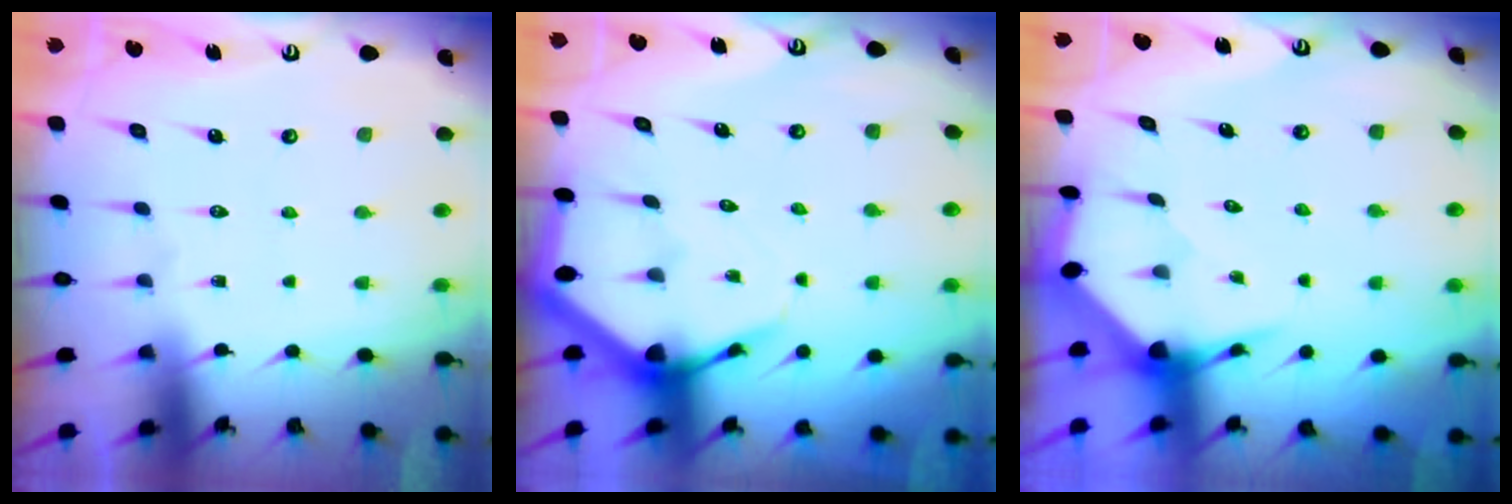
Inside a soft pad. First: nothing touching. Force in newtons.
{"total": 6.0, "press": 5.9, "slide": 0.7}
{"total": 3.7, "press": 3.6, "slide": 0.4}